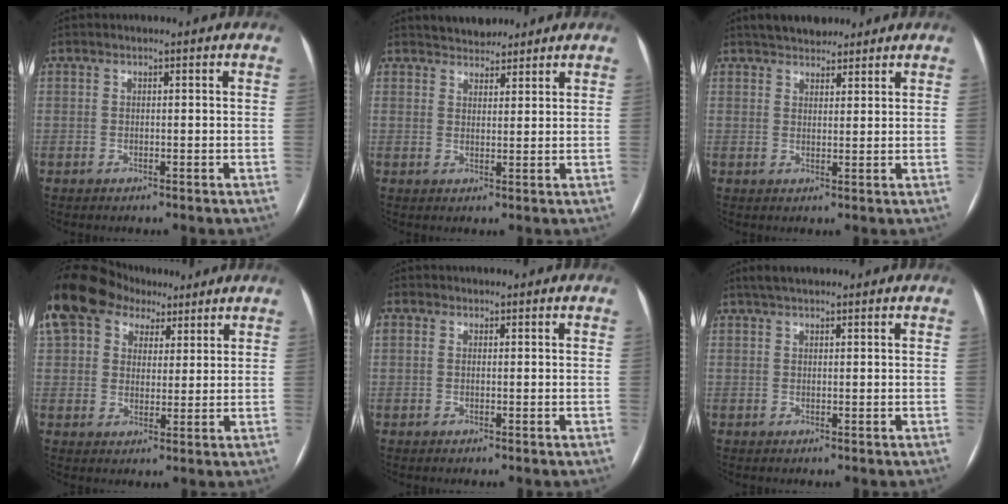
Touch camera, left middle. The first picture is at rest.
{"total": 4.2, "force": [3.8, 1.6, 0.6], "torque": [-0.006, 0.012, 0.061]}
{"total": 5.9, "force": [5.1, 2.4, 2.0], "torque": [-0.021, 0.016, 0.083]}
{"total": 16.4, "force": [9.7, 11.0, 7.4], "torque": [-0.176, 0.072, 0.171]}
{"total": 1.8, "force": [0.4, 1.2, 1.2], "torque": [-0.044, 0.019, 0.010]}
{"total": 2.7, "force": [2.1, 0.7, 1.5], "torque": [-0.027, 0.018, 0.039]}